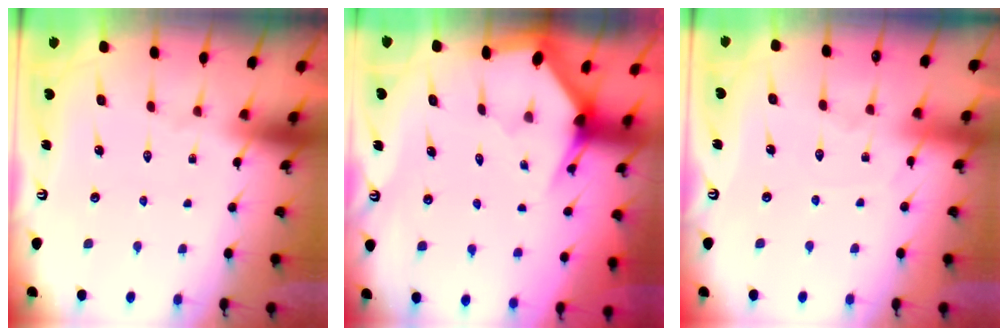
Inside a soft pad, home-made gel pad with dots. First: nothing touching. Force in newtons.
{"total": 3.0, "press": 3.0, "slide": 0.2}
{"total": 3.7, "press": 3.6, "slide": 0.4}